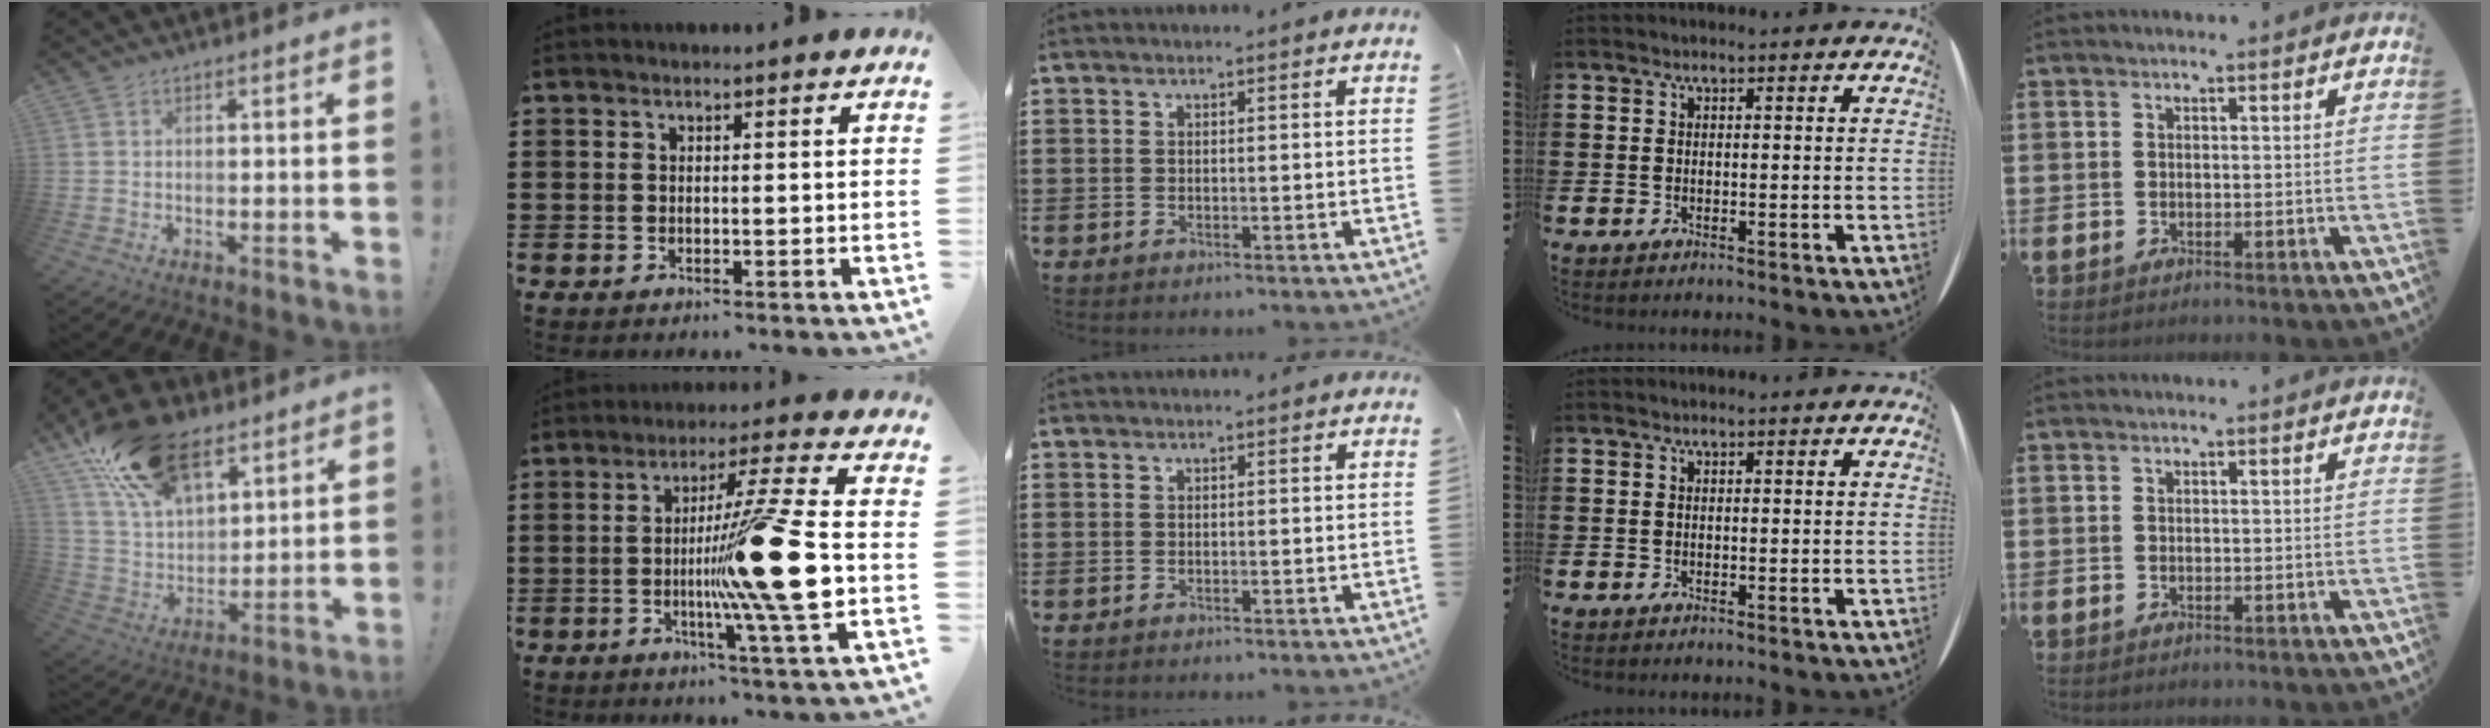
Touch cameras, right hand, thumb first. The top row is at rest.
{"thumb": {"total": 23.2, "force": [13.8, 13.6, 12.9], "torque": [-0.226, -0.071, 0.253]}, "index": {"total": 16.0, "force": [-1.7, 0.0, 16.0], "torque": [-0.238, -0.024, -0.040]}}